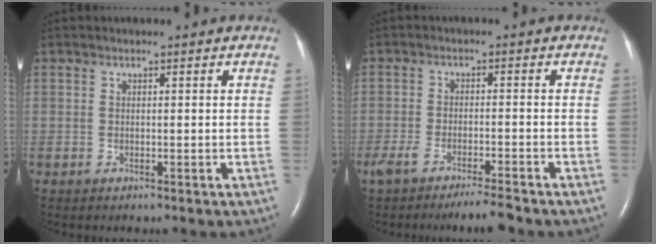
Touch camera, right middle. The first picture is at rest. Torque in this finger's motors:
{"motor_torque": [0.07, -0.06, 0.08, 0.05]}